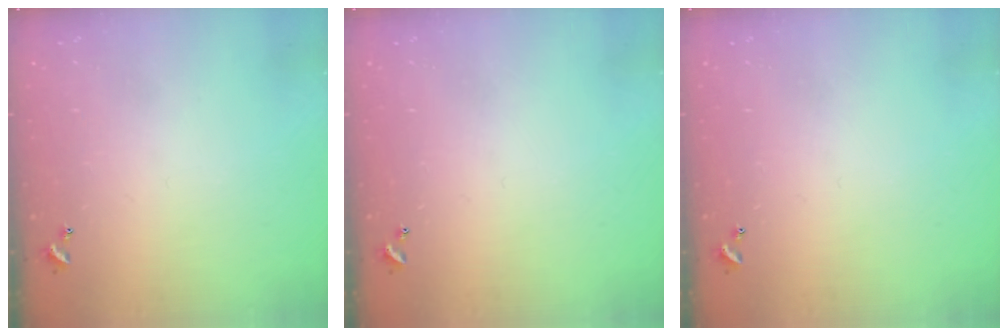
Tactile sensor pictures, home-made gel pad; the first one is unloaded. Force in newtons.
{"total": 0.0}
{"total": 0.0}